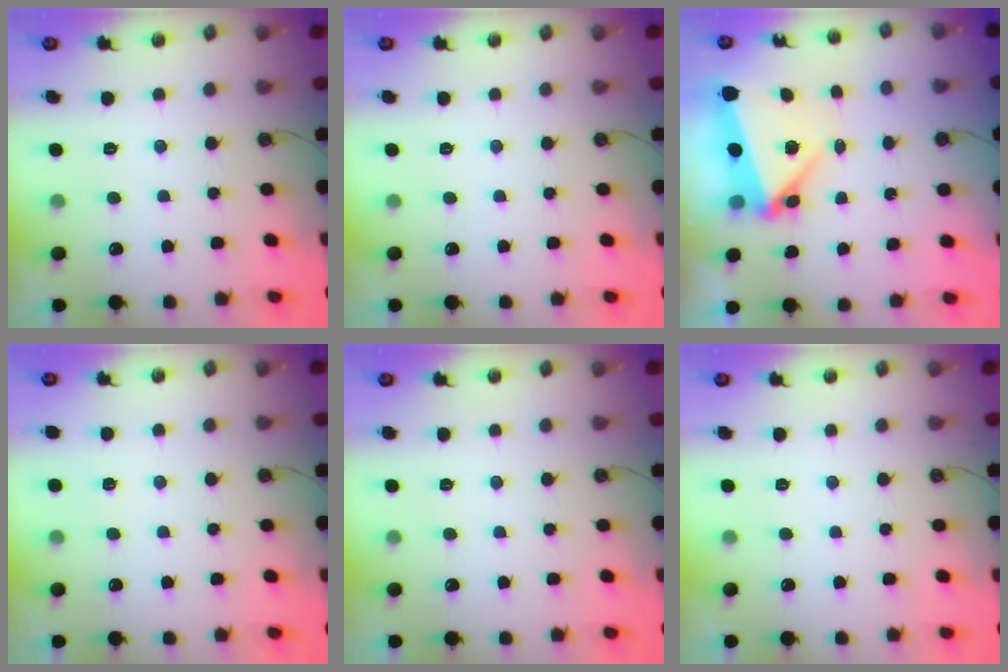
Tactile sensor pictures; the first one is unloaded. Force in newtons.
{"total": 0.0}
{"total": 6.2, "press": 5.9, "slide": 2.0}
{"total": 1.9, "press": 1.6, "slide": 1.0}
{"total": 0.0}
{"total": 0.0}